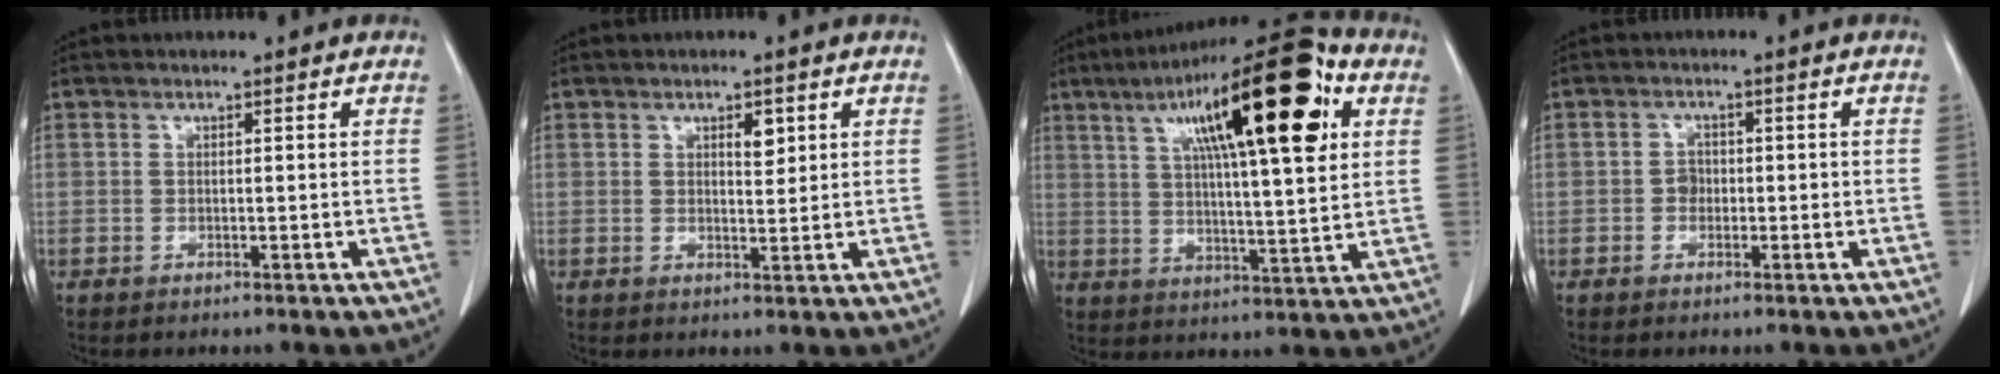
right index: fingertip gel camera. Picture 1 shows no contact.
{"total": 2.5, "force": [1.2, 1.0, 2.0], "torque": [-0.030, -0.004, 0.020]}
{"total": 23.0, "force": [9.2, 4.3, 20.7], "torque": [-0.333, 0.041, 0.138]}
{"total": 1.7, "force": [-0.3, 1.5, 0.8], "torque": [-0.007, 0.009, -0.003]}